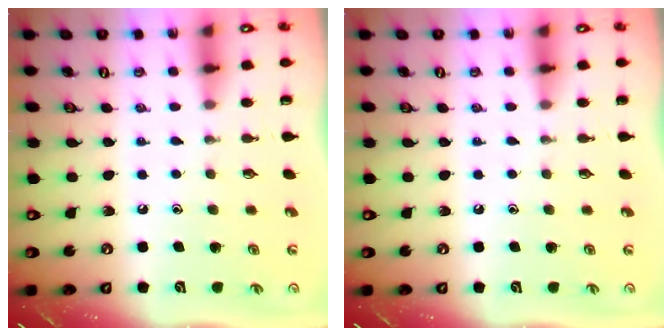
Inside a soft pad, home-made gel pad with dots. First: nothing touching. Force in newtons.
{"total": 0.0}